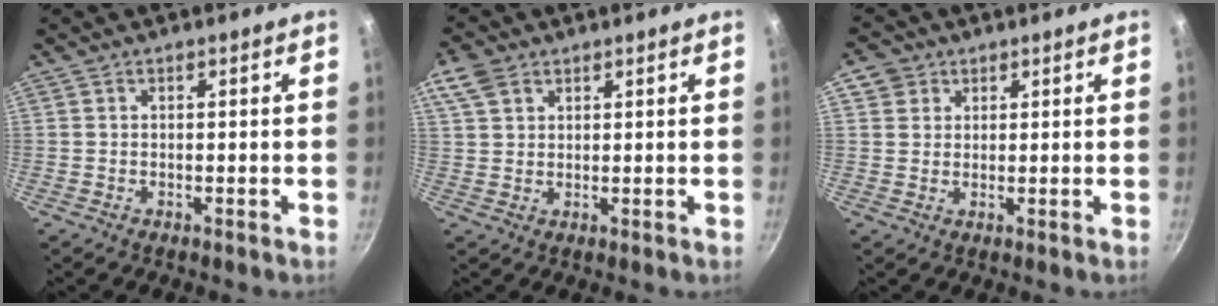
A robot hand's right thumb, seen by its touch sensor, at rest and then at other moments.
{"total": 5.5, "force": [2.9, 3.7, 2.8], "torque": [-0.049, 0.001, 0.055]}
{"total": 3.8, "force": [1.6, 3.4, 0.8], "torque": [0.018, 0.004, 0.023]}